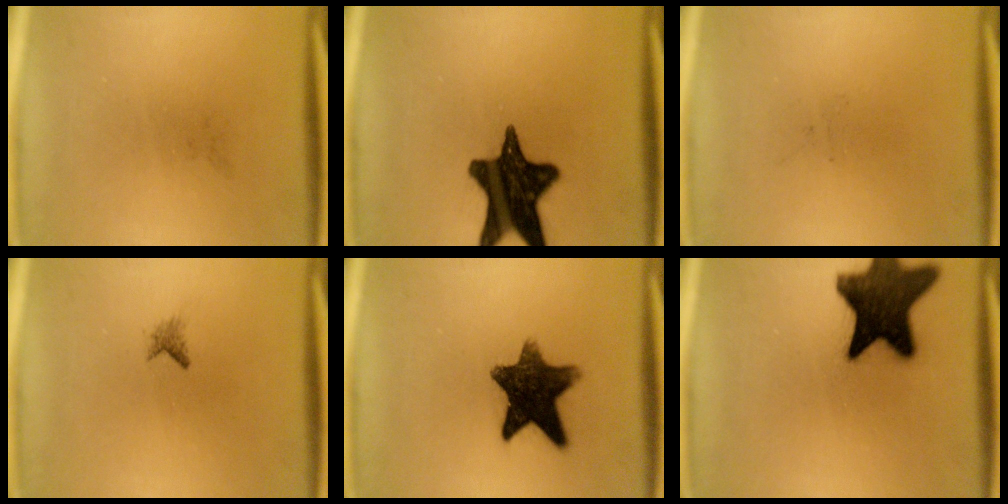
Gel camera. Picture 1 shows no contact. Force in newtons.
{"total": 16.5}
{"total": 0.0}
{"total": 0.9}
{"total": 11.8}
{"total": 17.7}